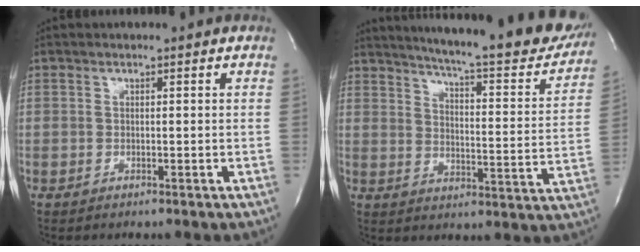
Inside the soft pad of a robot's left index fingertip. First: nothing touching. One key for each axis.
{"total": 26.3, "fx": 23.0, "fy": 3.4, "fz": 12.4, "tx": -0.184, "ty": -0.067, "tz": 0.280}